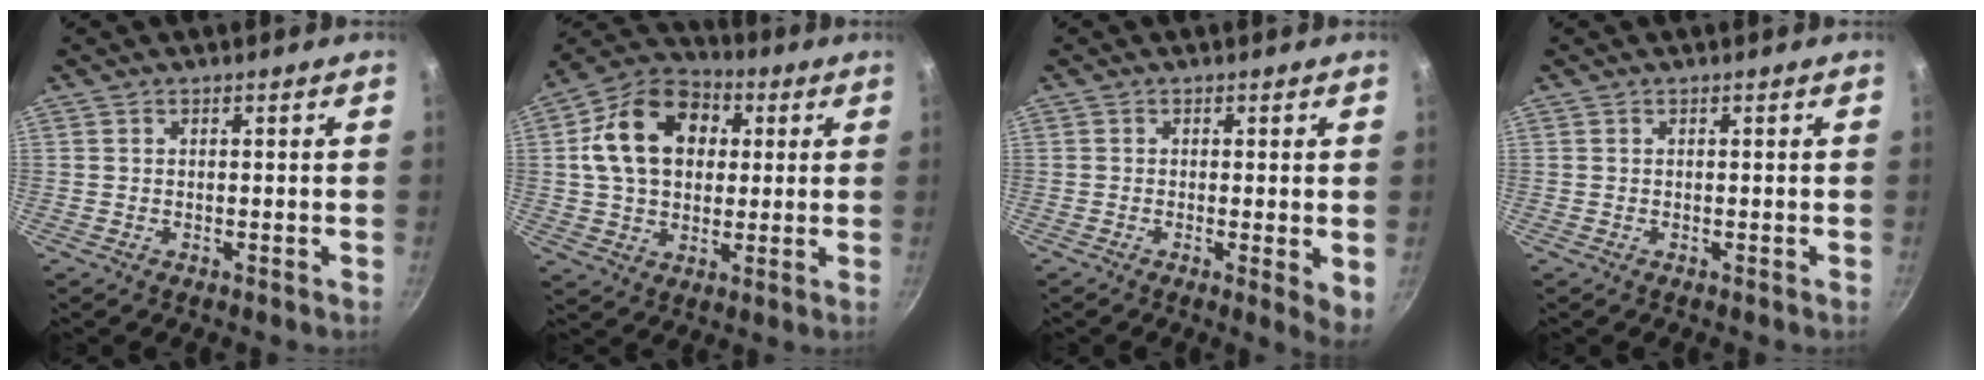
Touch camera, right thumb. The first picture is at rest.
{"total": 17.4, "force": [3.7, 12.8, 11.1], "torque": [-0.164, 0.021, 0.049]}
{"total": 4.5, "force": [-0.3, 1.0, 4.4], "torque": [-0.054, -0.016, -0.007]}
{"total": 0.0}